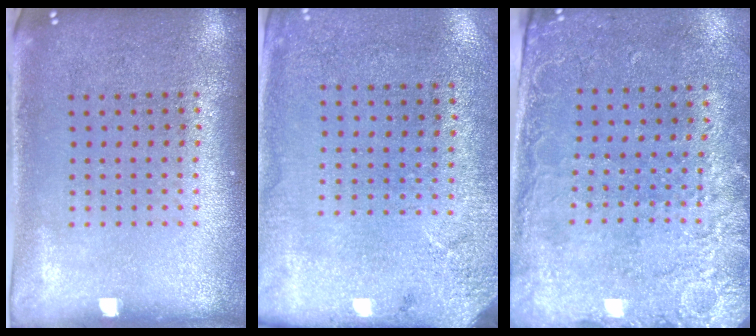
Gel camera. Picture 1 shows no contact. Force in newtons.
{"total": 2.7, "press": 2.2, "slide": 1.5}
{"total": 2.6, "press": 2.1, "slide": 1.4}